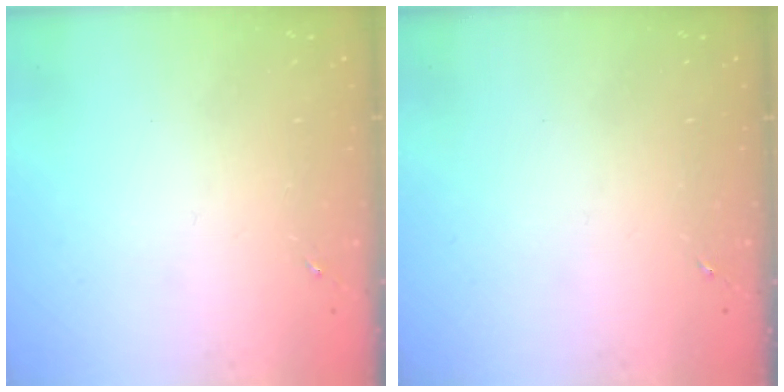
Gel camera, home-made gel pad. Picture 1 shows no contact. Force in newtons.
{"total": 0.0}